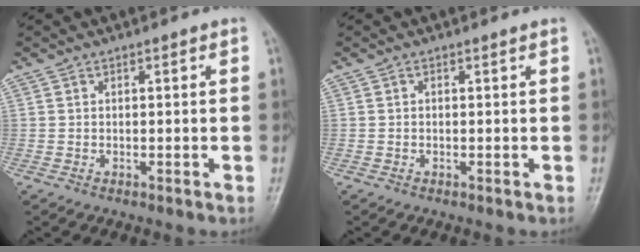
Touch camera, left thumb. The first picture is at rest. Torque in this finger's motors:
{"motor_torque": [0.00, 0.00, 0.00, 0.00, 0.00]}